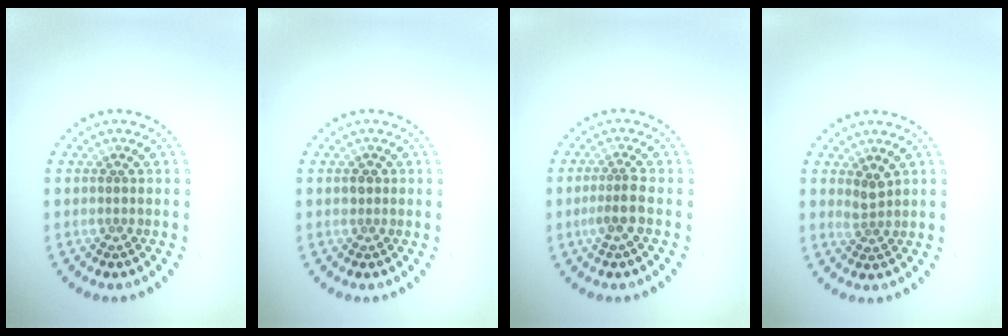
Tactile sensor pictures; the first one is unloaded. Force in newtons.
{"total": 0.8, "press": 0.7, "slide": 0.2}
{"total": 2.1, "press": 1.6, "slide": 1.3}
{"total": 1.4, "press": 1.0, "slide": 0.9}